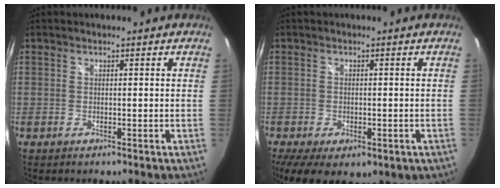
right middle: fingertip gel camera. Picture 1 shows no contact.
{"total": 11.3, "force": [-5.6, 6.0, 7.8], "torque": [-0.158, -0.040, -0.073]}